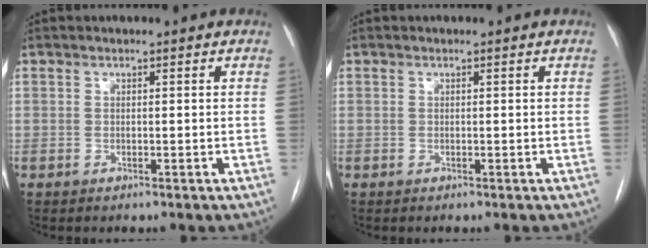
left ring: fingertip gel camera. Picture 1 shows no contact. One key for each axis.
{"total": 0.0}